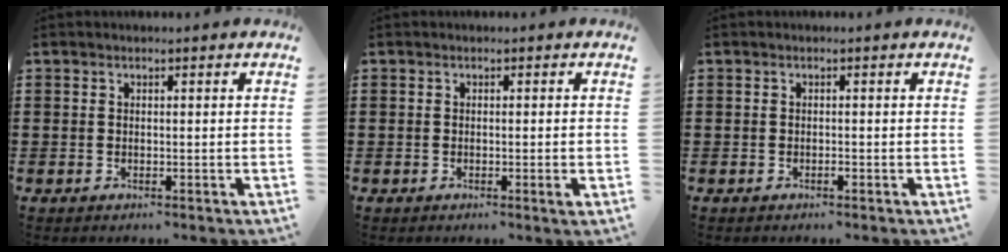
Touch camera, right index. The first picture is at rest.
{"total": 1.3, "force": [-0.3, 0.0, 1.2], "torque": [-0.020, -0.007, -0.004]}
{"total": 0.6, "force": [-0.3, 0.2, 0.5], "torque": [-0.011, -0.003, -0.006]}